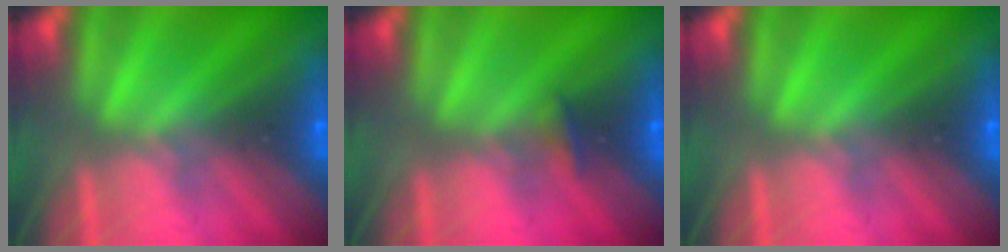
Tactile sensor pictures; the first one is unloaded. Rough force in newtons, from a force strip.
{"total": 2.3}
{"total": 0.0}